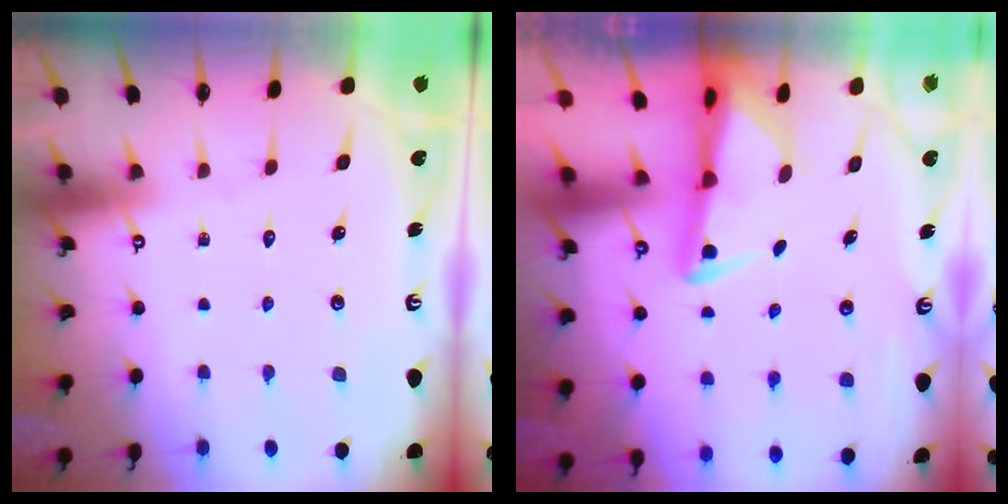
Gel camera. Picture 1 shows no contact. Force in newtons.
{"total": 2.9, "press": 2.9, "slide": 0.6}